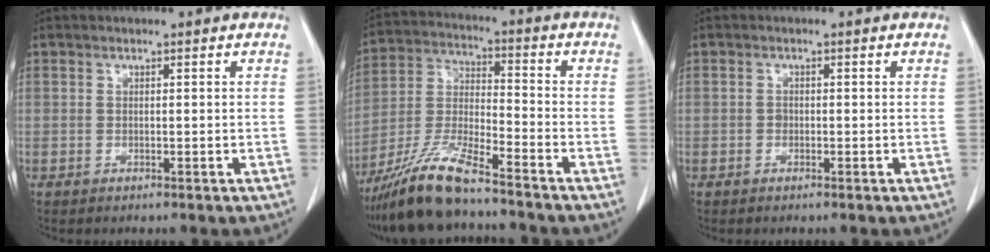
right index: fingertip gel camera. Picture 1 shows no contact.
{"total": 12.2, "force": [-9.9, 0.9, 7.2], "torque": [-0.151, -0.020, -0.186]}
{"total": 0.7, "force": [-0.1, 0.6, 0.3], "torque": [-0.004, 0.003, -0.004]}